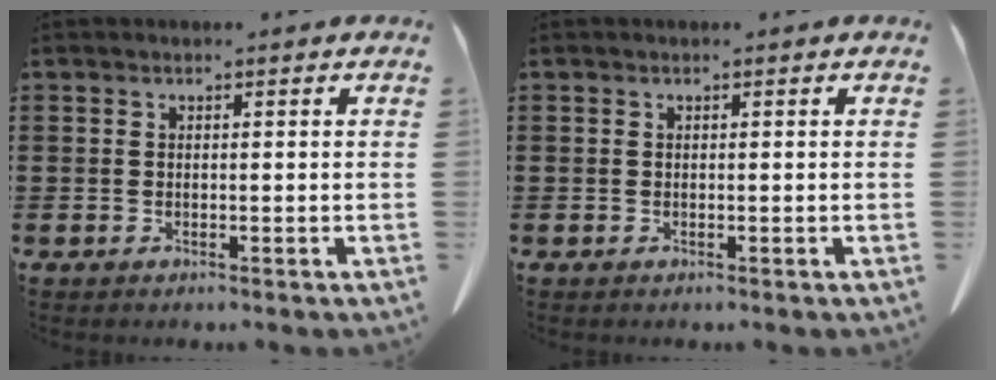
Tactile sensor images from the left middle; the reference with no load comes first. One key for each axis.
{"total": 0.0}